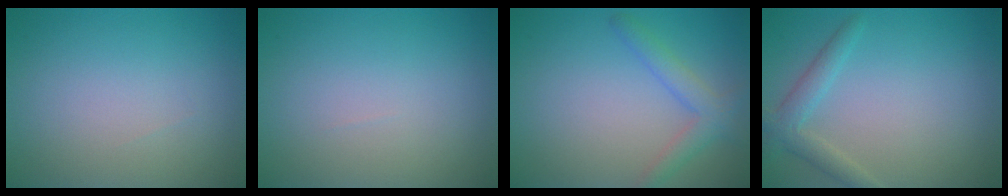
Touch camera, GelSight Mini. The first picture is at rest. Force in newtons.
{"total": 0.0}
{"total": 2.5, "press": 2.5, "slide": 0.3}
{"total": 2.4, "press": 2.4, "slide": 0.1}